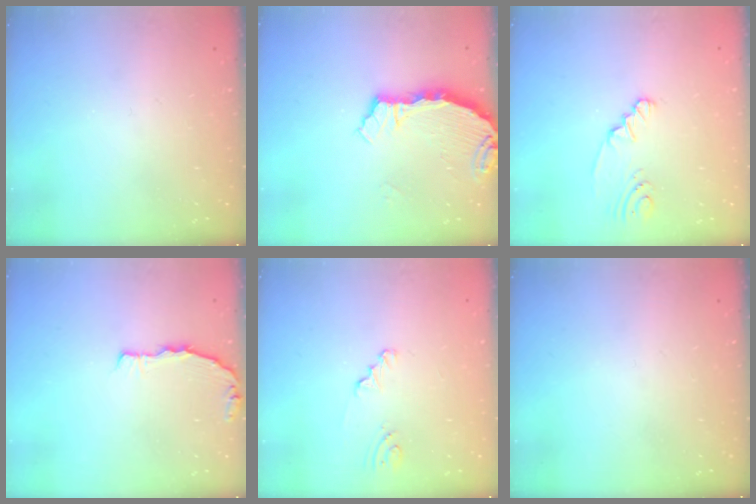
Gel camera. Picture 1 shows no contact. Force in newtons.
{"total": 4.2, "press": 4.2, "slide": 0.3}
{"total": 2.5, "press": 2.3, "slide": 0.8}
{"total": 3.3, "press": 3.3, "slide": 0.3}
{"total": 1.3, "press": 1.3, "slide": 0.1}
{"total": 0.0}